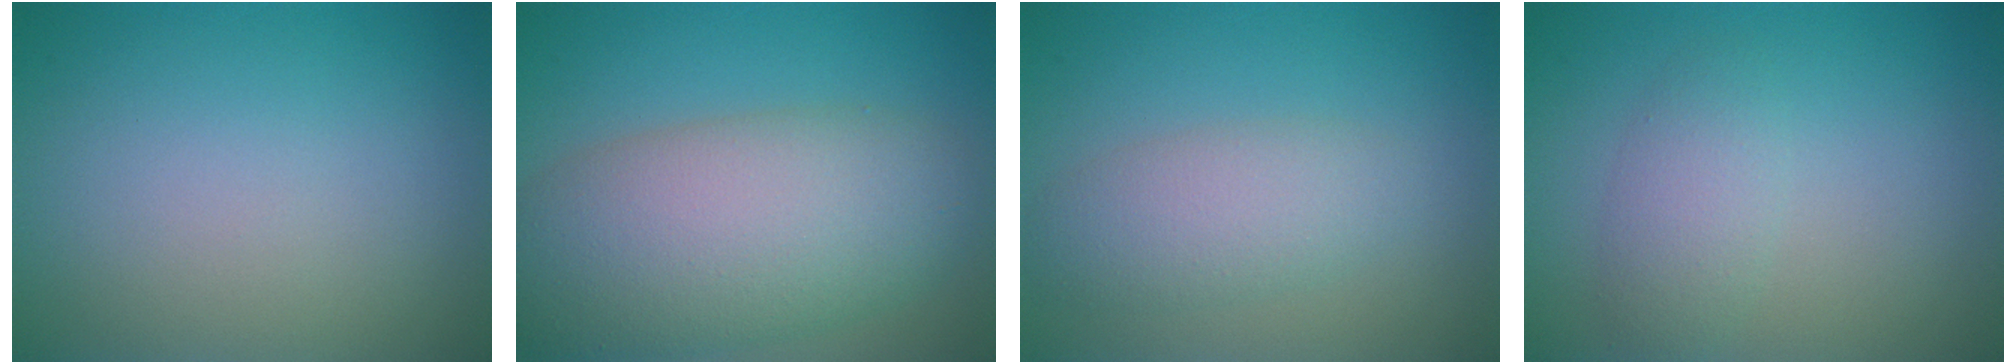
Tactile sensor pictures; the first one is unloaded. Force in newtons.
{"total": 9.6, "press": 9.5, "slide": 0.7}
{"total": 3.5, "press": 3.5, "slide": 0.1}
{"total": 2.4, "press": 2.4, "slide": 0.0}